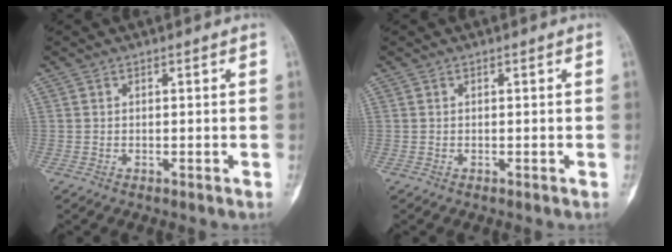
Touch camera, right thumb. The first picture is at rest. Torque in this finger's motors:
{"motor_torque": [0.18, 0.14, 0.12, 0.00, 0.04]}